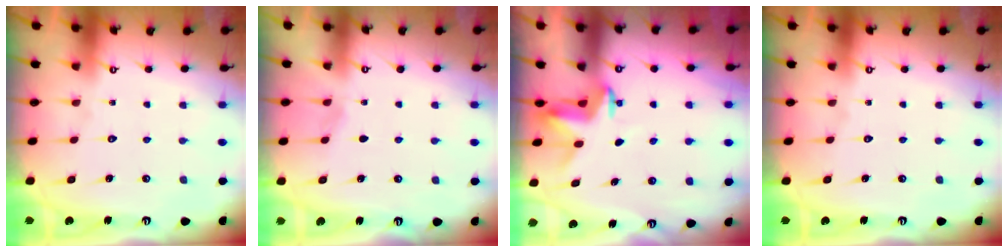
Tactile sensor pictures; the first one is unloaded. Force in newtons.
{"total": 3.1, "press": 2.3, "slide": 2.1}
{"total": 3.3, "press": 3.3, "slide": 0.2}
{"total": 0.0}